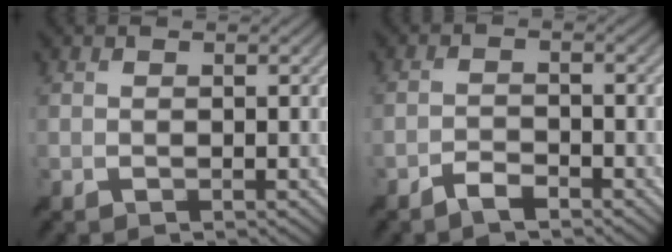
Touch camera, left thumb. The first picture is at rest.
{"total": 2.4, "force": [-2.0, 0.6, 1.2], "torque": [-0.027, 0.002, -0.042]}